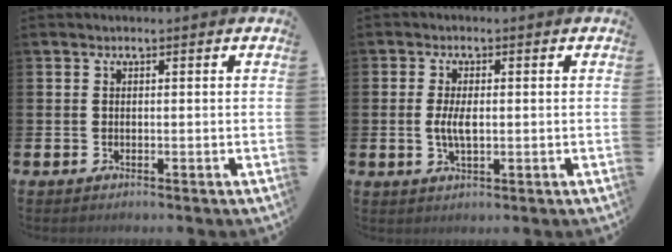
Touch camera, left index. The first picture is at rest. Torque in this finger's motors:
{"motor_torque": [0.88, 0.05, 0.17, 0.13]}